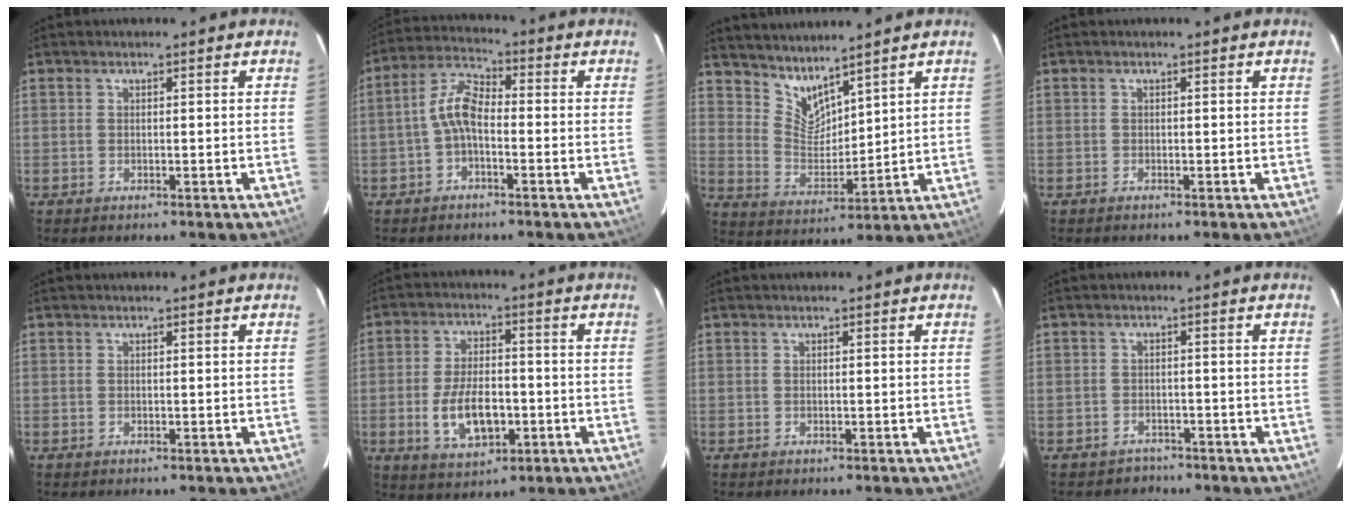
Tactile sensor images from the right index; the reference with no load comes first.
{"total": 5.8, "force": [-1.8, 2.6, 4.9], "torque": [-0.109, 0.021, -0.040]}
{"total": 7.5, "force": [6.7, 2.1, 2.7], "torque": [-0.047, -0.009, 0.138]}
{"total": 0.0}
{"total": 0.0}
{"total": 10.4, "force": [-2.9, 5.3, 8.5], "torque": [-0.172, -0.002, -0.041]}
{"total": 0.0}
{"total": 3.6, "force": [-2.8, 2.3, -0.1], "torque": [-0.009, 0.014, -0.042]}